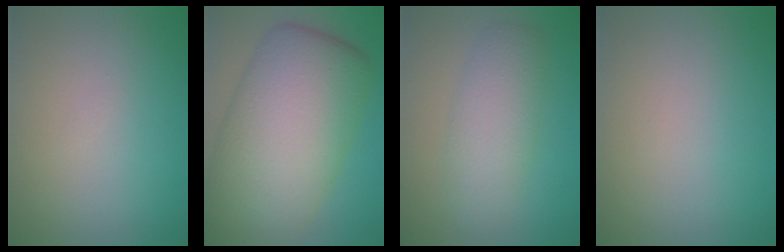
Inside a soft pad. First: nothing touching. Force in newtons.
{"total": 13.7, "press": 13.7, "slide": 0.5}
{"total": 4.0, "press": 4.0, "slide": 0.1}
{"total": 0.0}